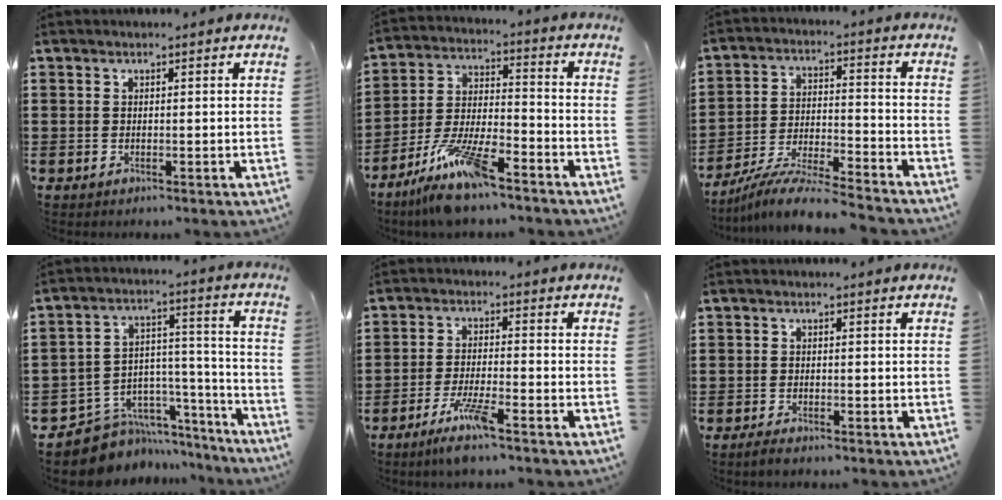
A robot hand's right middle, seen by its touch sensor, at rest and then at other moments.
{"total": 11.1, "force": [-8.4, 2.3, 6.9], "torque": [-0.144, 0.012, -0.163]}
{"total": 8.6, "force": [-8.1, -0.2, 2.9], "torque": [-0.052, 0.002, -0.158]}
{"total": 7.5, "force": [-6.3, 4.1, 0.6], "torque": [-0.018, 0.008, -0.114]}
{"total": 5.6, "force": [-3.9, 0.4, 4.1], "torque": [-0.085, -0.011, -0.071]}
{"total": 1.2, "force": [-0.9, 0.2, 0.7], "torque": [-0.015, -0.004, -0.017]}